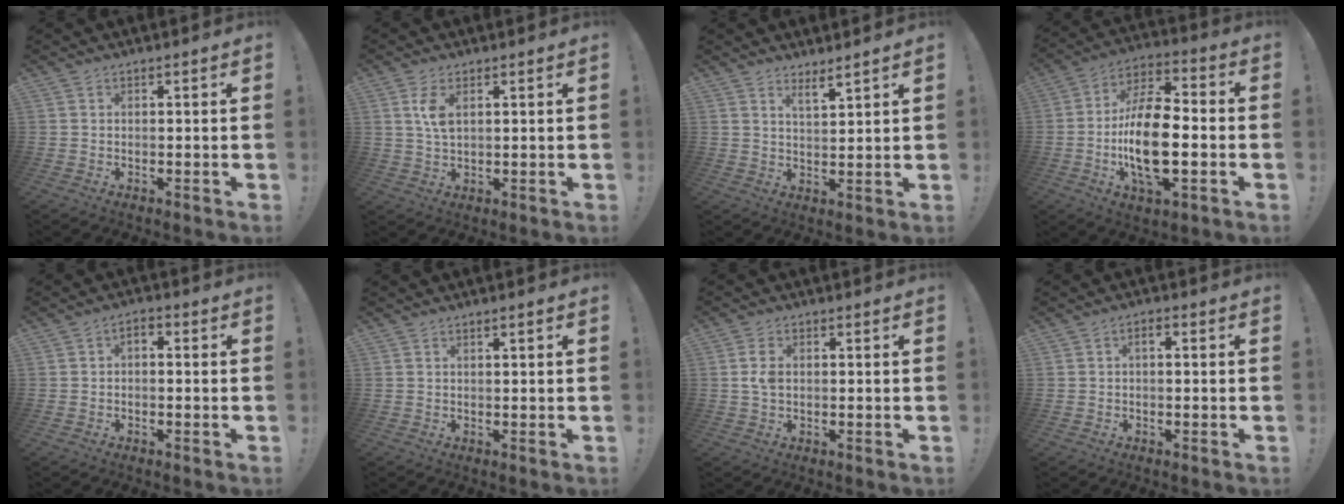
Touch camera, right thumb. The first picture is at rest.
{"total": 4.9, "force": [1.6, 2.2, 4.1], "torque": [-0.075, -0.005, 0.024]}
{"total": 4.2, "force": [3.7, 0.3, 2.1], "torque": [-0.031, -0.027, 0.061]}
{"total": 18.5, "force": [-3.6, 8.3, 16.1], "torque": [-0.319, 0.004, -0.064]}
{"total": 2.0, "force": [-1.0, 1.1, 1.3], "torque": [-0.026, 0.011, -0.017]}
{"total": 1.3, "force": [0.7, 0.0, 1.1], "torque": [-0.014, -0.002, 0.009]}
{"total": 3.8, "force": [0.3, 2.3, 3.0], "torque": [-0.057, 0.003, 0.003]}
{"total": 1.5, "force": [-0.4, 0.5, 1.4], "torque": [-0.030, 0.009, -0.008]}